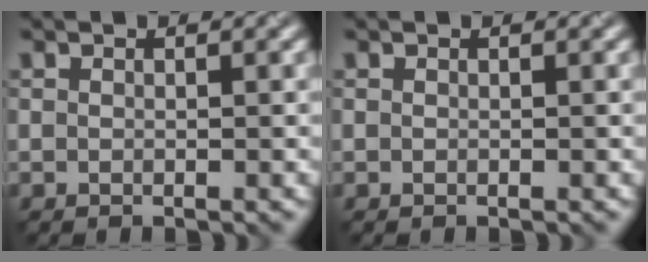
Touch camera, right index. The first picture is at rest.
{"total": 0.0}